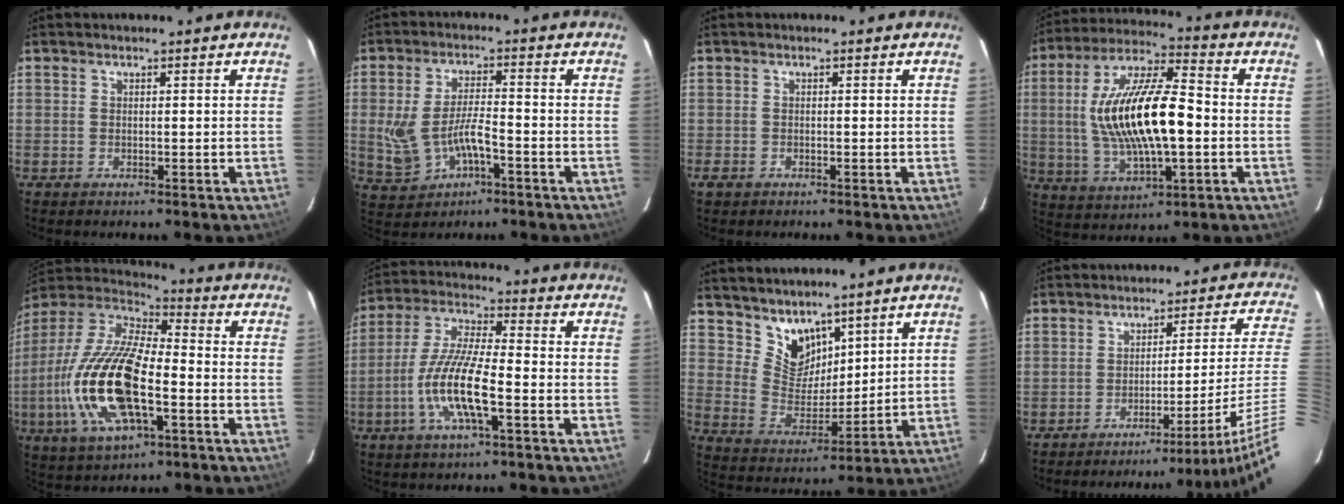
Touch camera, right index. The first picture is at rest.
{"total": 8.5, "force": [-2.7, 3.6, 7.2], "torque": [-0.156, -0.002, -0.035]}
{"total": 1.2, "force": [-0.8, 0.9, 0.3], "torque": [-0.009, -0.001, -0.015]}
{"total": 19.5, "force": [-0.6, 6.8, 18.2], "torque": [-0.353, 0.008, -0.006]}
{"total": 21.9, "force": [-5.7, 8.3, 19.4], "torque": [-0.408, -0.022, -0.108]}
{"total": 12.6, "force": [-4.3, 2.3, 11.6], "torque": [-0.242, -0.006, -0.086]}
{"total": 8.7, "force": [6.5, 5.1, 2.7], "torque": [-0.042, -0.001, 0.136]}
{"total": 16.3, "force": [-11.1, -2.0, 11.8], "torque": [-0.147, -0.026, -0.146]}